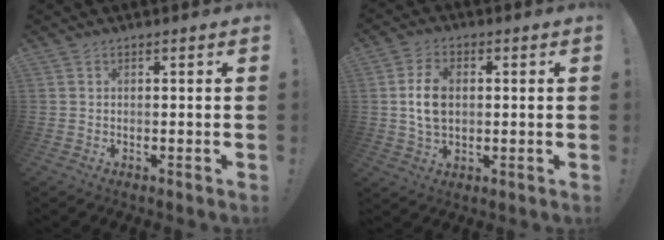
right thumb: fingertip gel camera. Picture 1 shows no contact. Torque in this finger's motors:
{"motor_torque": [-0.16, 0.36, -0.08, 0.03, 0.02]}